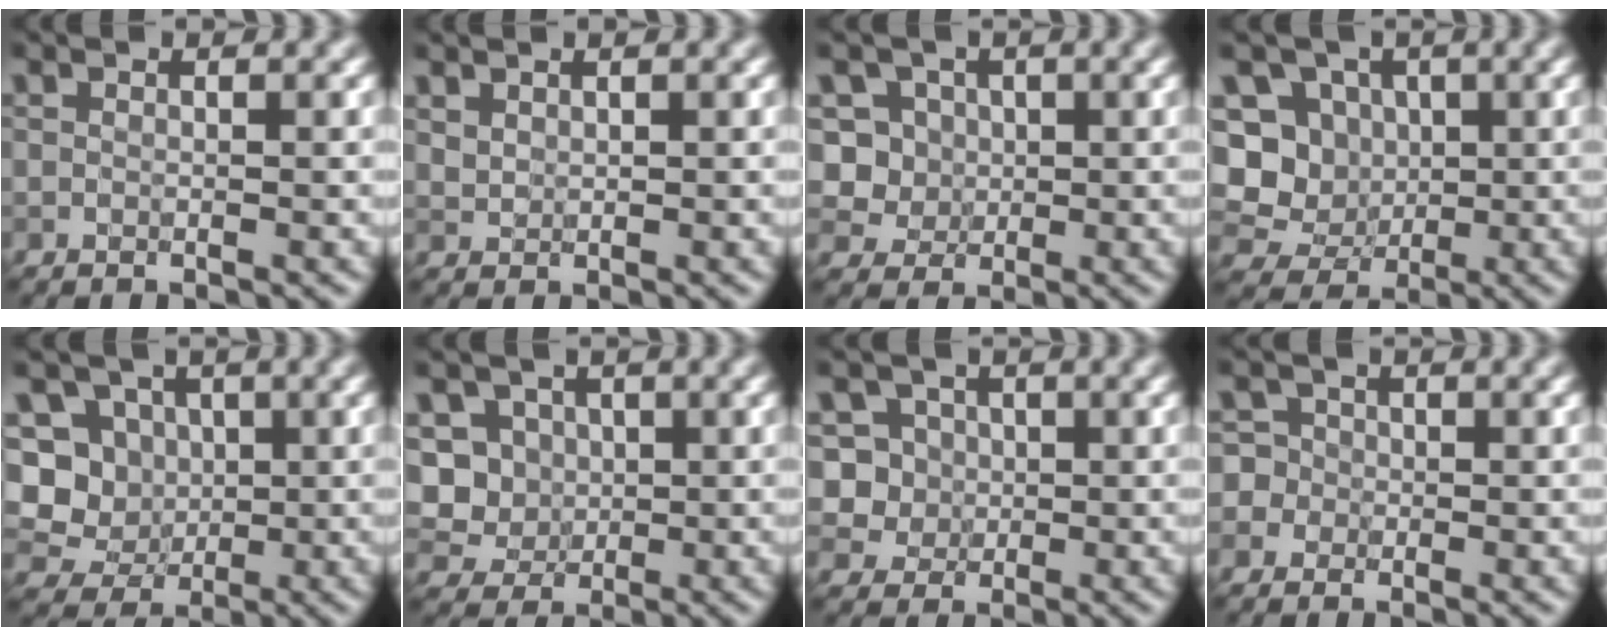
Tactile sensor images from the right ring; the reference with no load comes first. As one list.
[{"total": 1.1, "force": [0.8, 0.6, 0.3], "torque": [-0.009, -0.001, 0.022]}, {"total": 4.6, "force": [1.0, 4.2, 1.7], "torque": [-0.020, 0.007, 0.014]}, {"total": 8.8, "force": [0.3, 8.2, 3.3], "torque": [-0.065, 0.024, -0.031]}, {"total": 8.0, "force": [0.4, 7.4, 3.0], "torque": [-0.056, 0.028, -0.027]}, {"total": 6.5, "force": [0.8, 6.0, 2.5], "torque": [-0.046, 0.024, 0.004]}, {"total": 5.2, "force": [1.1, 4.8, 1.8], "torque": [-0.021, 0.017, 0.011]}, {"total": 3.9, "force": [-0.4, 3.8, 1.0], "torque": [0.010, 0.024, -0.035]}]